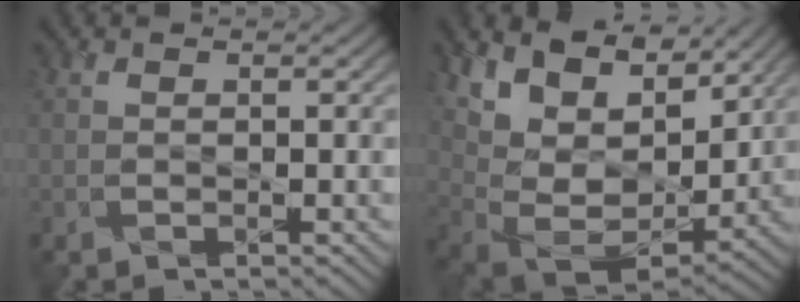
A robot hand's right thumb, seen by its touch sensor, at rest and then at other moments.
{"total": 14.8, "force": [8.8, 7.8, 8.9], "torque": [-0.212, 0.032, 0.149]}